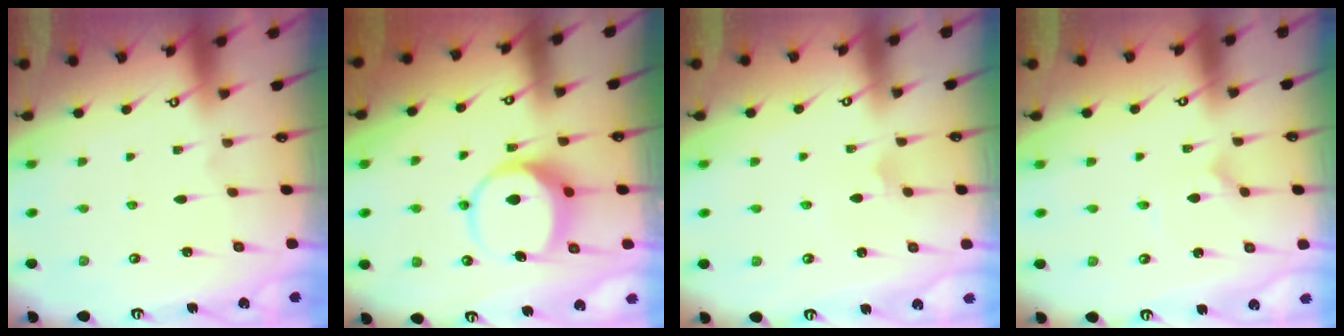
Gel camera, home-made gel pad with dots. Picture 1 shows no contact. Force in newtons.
{"total": 8.3, "press": 8.2, "slide": 1.0}
{"total": 2.2, "press": 2.2, "slide": 0.1}
{"total": 0.0}